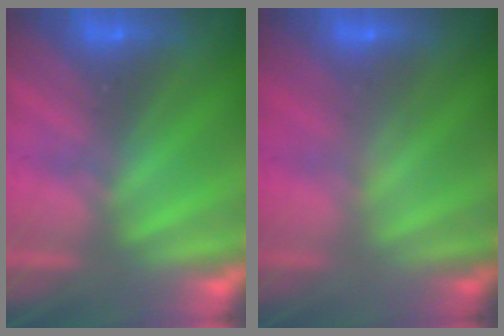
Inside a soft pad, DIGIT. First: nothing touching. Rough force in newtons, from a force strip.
{"total": 2.2}